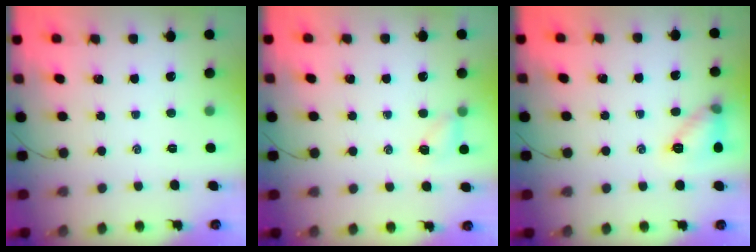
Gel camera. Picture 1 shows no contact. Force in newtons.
{"total": 5.2, "press": 5.0, "slide": 1.6}
{"total": 9.4, "press": 9.3, "slide": 0.9}